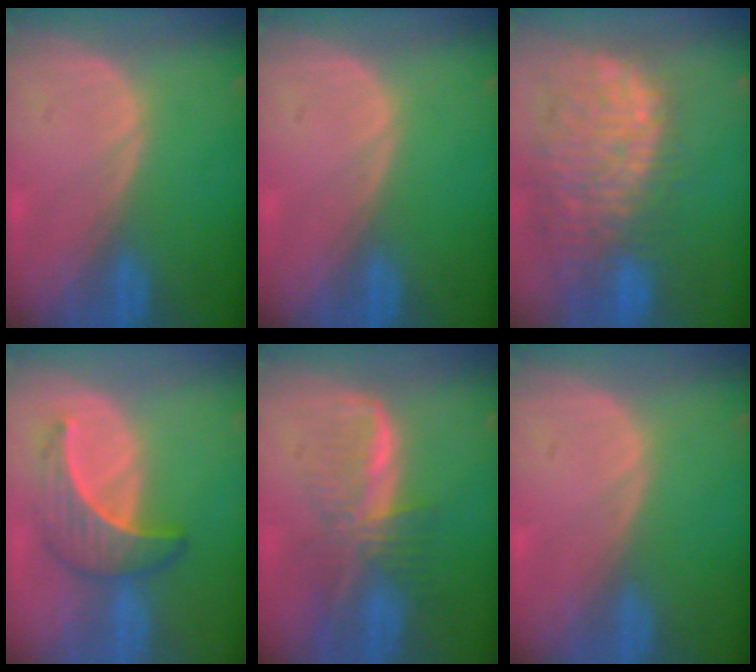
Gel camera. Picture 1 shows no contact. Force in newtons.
{"total": 0.0}
{"total": 13.8, "press": 11.6, "slide": 7.5}
{"total": 6.8, "press": 6.1, "slide": 3.0}
{"total": 7.3, "press": 6.6, "slide": 3.1}
{"total": 0.0}